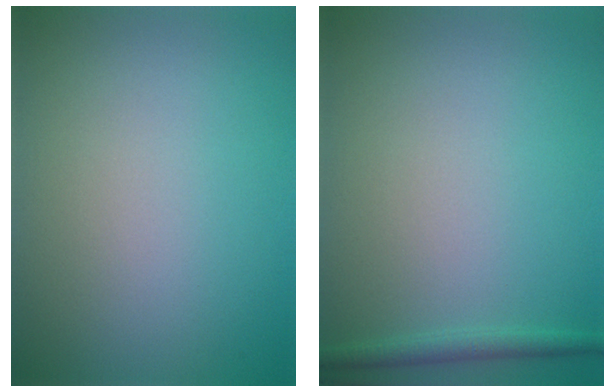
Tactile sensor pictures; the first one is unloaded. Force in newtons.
{"total": 1.4, "press": 1.4, "slide": 0.1}